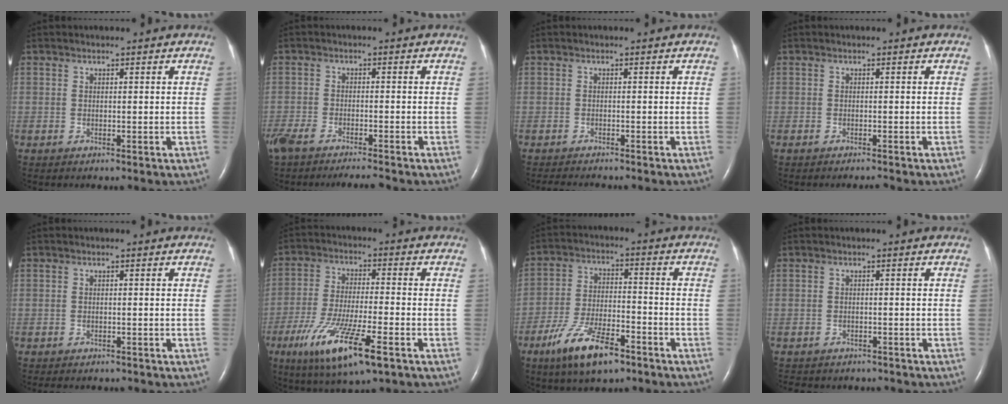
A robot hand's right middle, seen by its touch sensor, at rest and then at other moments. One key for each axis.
{"total": 8.7, "fx": -7.4, "fy": 1.5, "fz": 4.3, "tx": -0.083, "ty": -0.010, "tz": -0.124}
{"total": 3.8, "fx": -3.5, "fy": 0.3, "fz": 1.4, "tx": -0.020, "ty": -0.008, "tz": -0.050}
{"total": 0.9, "fx": -0.9, "fy": 0.0, "fz": 0.3, "tx": -0.008, "ty": -0.003, "tz": -0.013}
{"total": 5.3, "fx": -4.6, "fy": 1.6, "fz": 2.0, "tx": -0.025, "ty": -0.001, "tz": -0.055}
{"total": 13.4, "fx": -6.8, "fy": 2.0, "fz": 11.4, "tx": -0.226, "ty": -0.030, "tz": -0.114}
{"total": 11.3, "fx": -7.2, "fy": 3.4, "fz": 8.0, "tx": -0.159, "ty": -0.009, "tz": -0.129}
{"total": 8.3, "fx": -7.4, "fy": 3.1, "fz": 2.4, "tx": -0.042, "ty": 0.002, "tz": -0.086}